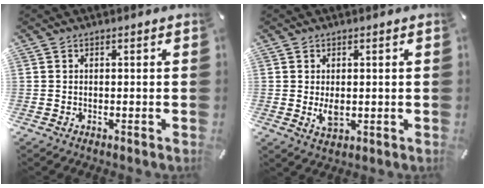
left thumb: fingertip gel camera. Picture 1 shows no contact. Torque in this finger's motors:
{"motor_torque": [0.82, 1.14, 0.08, -0.02, 0.02]}